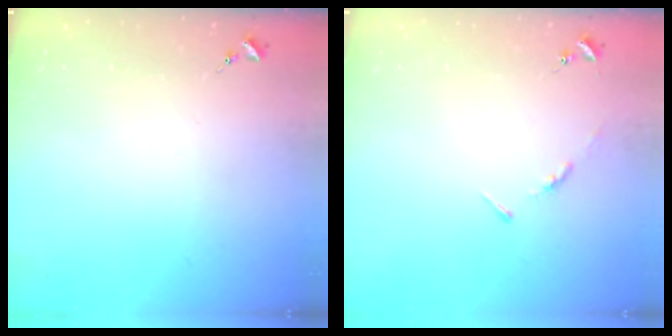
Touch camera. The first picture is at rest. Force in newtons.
{"total": 3.4, "press": 3.4, "slide": 0.3}